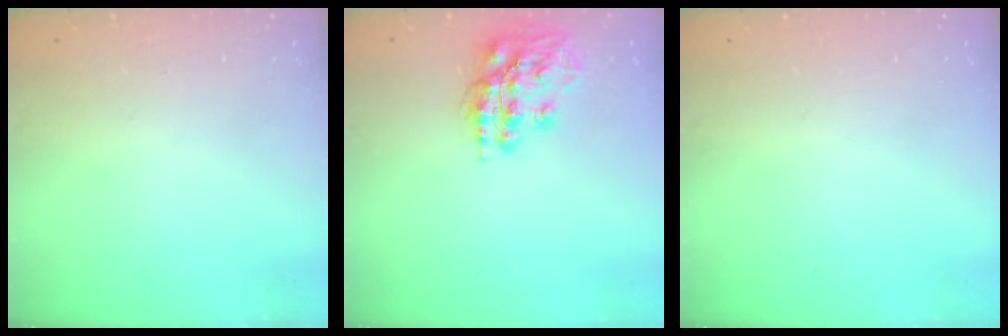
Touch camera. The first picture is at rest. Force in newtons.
{"total": 15.4, "press": 15.3, "slide": 1.9}
{"total": 0.0}